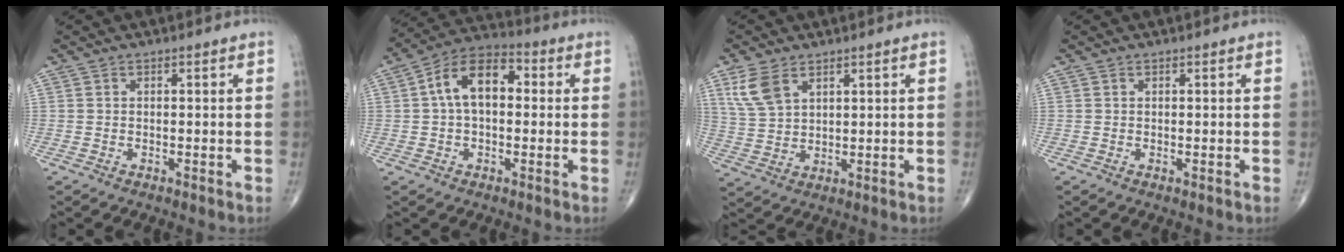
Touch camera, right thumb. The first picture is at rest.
{"total": 11.4, "force": [1.4, 6.8, 9.0], "torque": [-0.144, 0.036, 0.012]}
{"total": 6.9, "force": [3.7, 3.9, 4.2], "torque": [-0.081, -0.010, 0.085]}
{"total": 0.0}